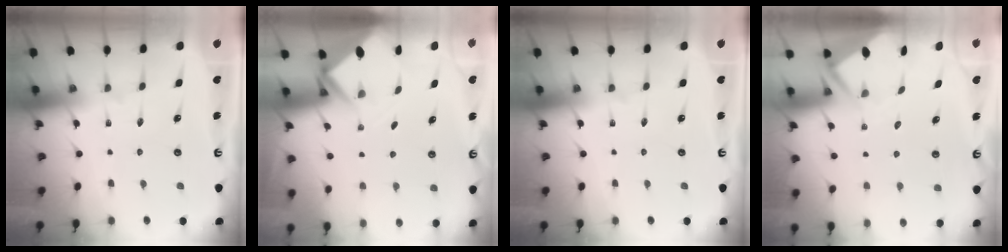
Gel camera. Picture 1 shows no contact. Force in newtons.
{"total": 2.6, "press": 2.6, "slide": 0.1}
{"total": 0.0}
{"total": 3.4, "press": 3.3, "slide": 0.3}